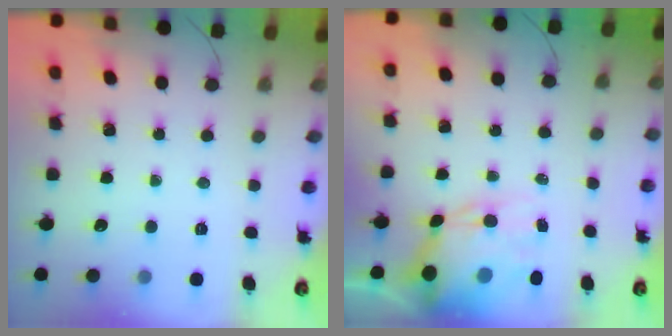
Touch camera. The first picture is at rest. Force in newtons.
{"total": 12.5, "press": 12.1, "slide": 3.3}